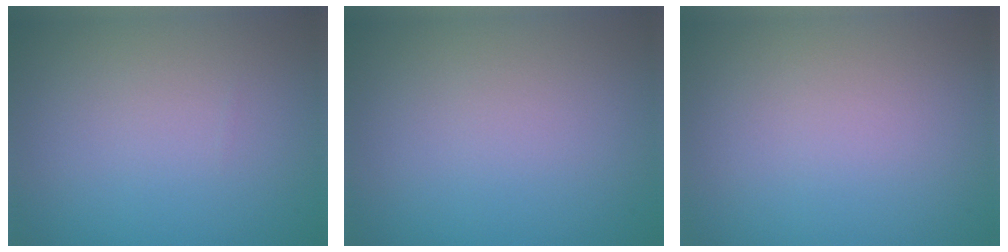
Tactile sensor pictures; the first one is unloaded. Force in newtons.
{"total": 0.0}
{"total": 0.0}